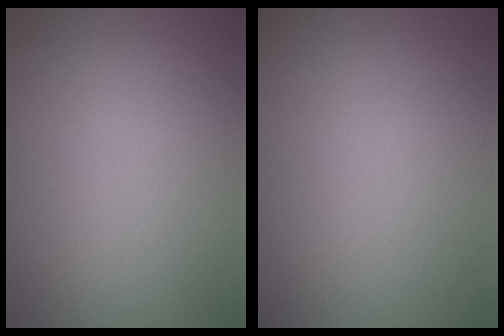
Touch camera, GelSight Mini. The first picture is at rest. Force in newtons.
{"total": 0.0}